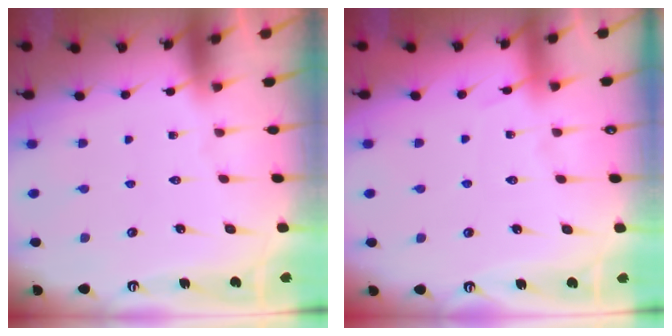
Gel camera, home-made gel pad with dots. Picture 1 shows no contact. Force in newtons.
{"total": 4.8, "press": 4.8, "slide": 0.6}